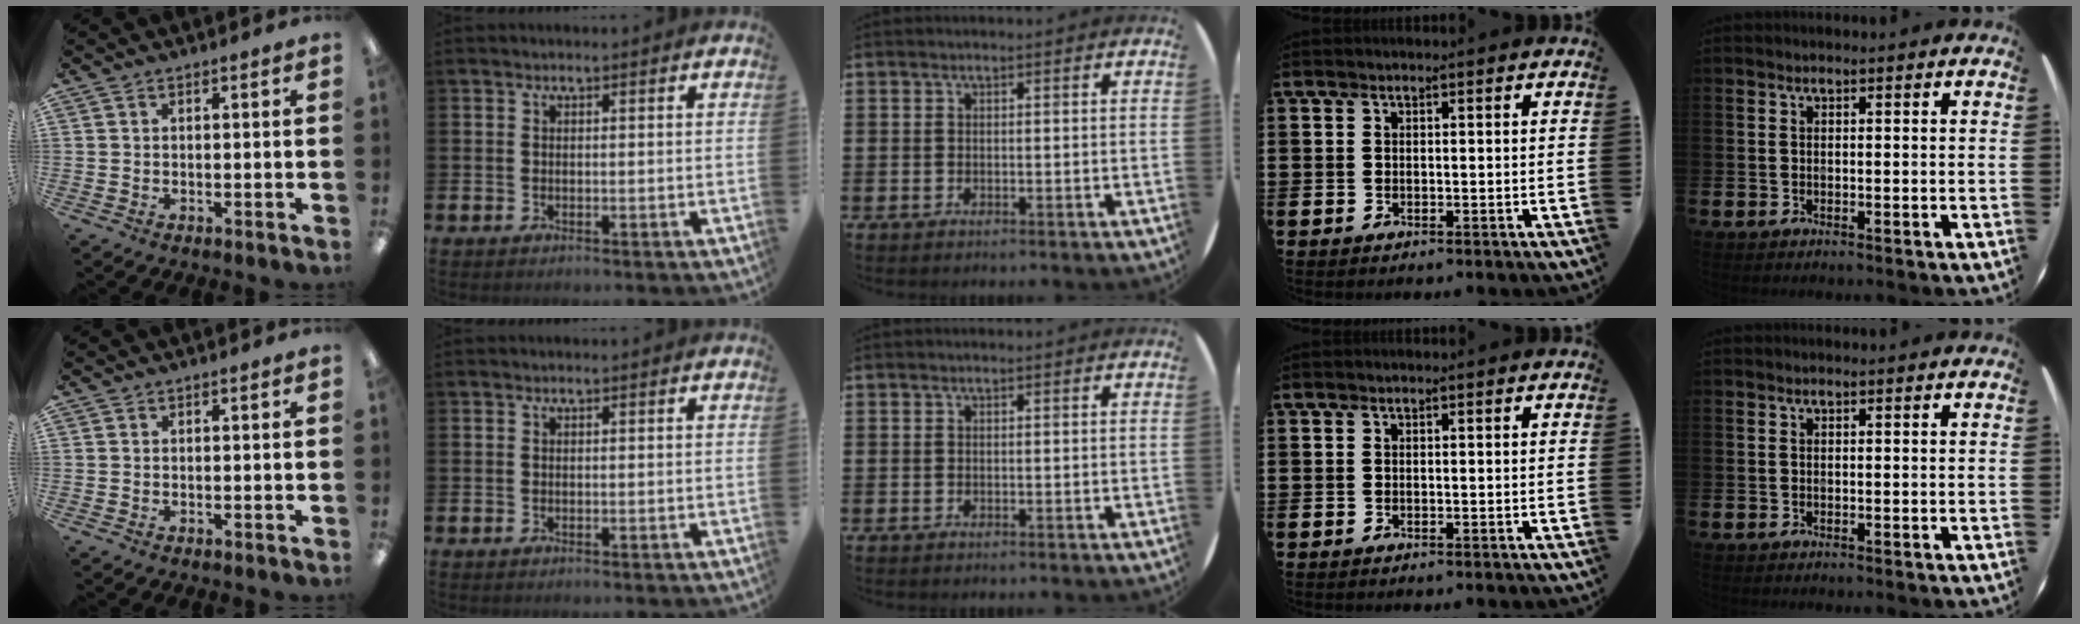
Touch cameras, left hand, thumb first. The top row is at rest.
{}